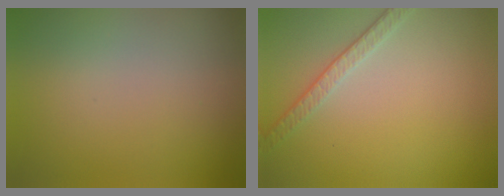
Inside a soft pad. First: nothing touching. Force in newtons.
{"total": 2.5, "press": 2.2, "slide": 1.2}